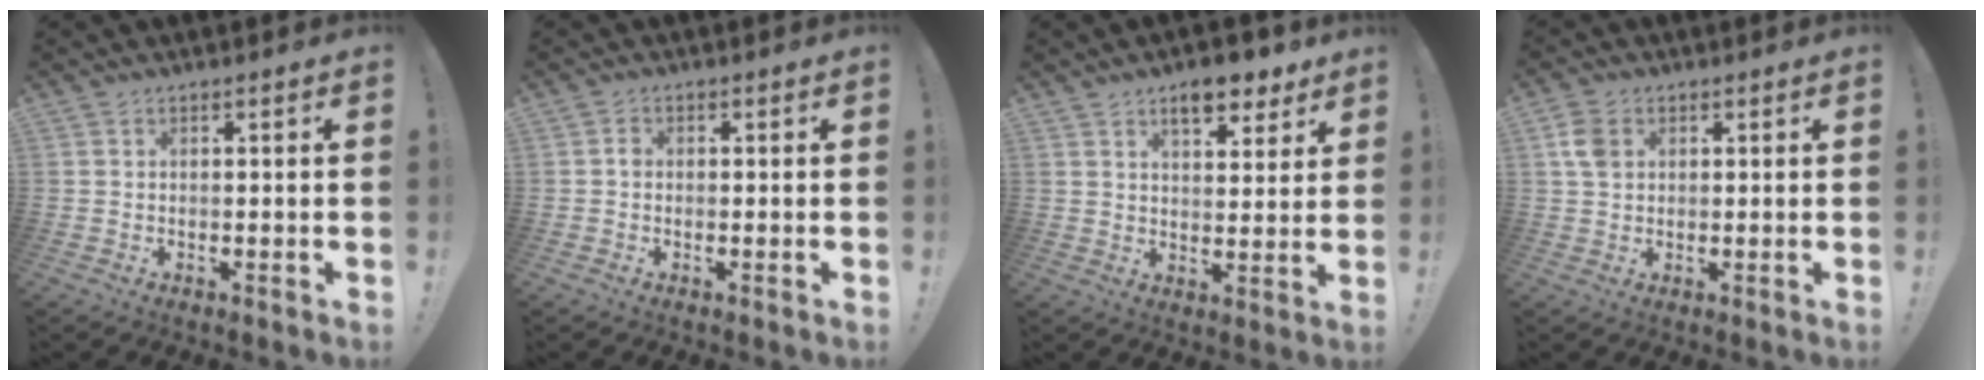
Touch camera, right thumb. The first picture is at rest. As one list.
[{"total": 1.3, "force": [-0.4, 1.0, 0.7], "torque": [-0.018, 0.008, -0.006]}, {"total": 8.7, "force": [6.0, 3.6, 5.1], "torque": [-0.051, -0.038, 0.102]}, {"total": 5.7, "force": [1.7, 4.2, 3.5], "torque": [-0.068, 0.006, 0.035]}]